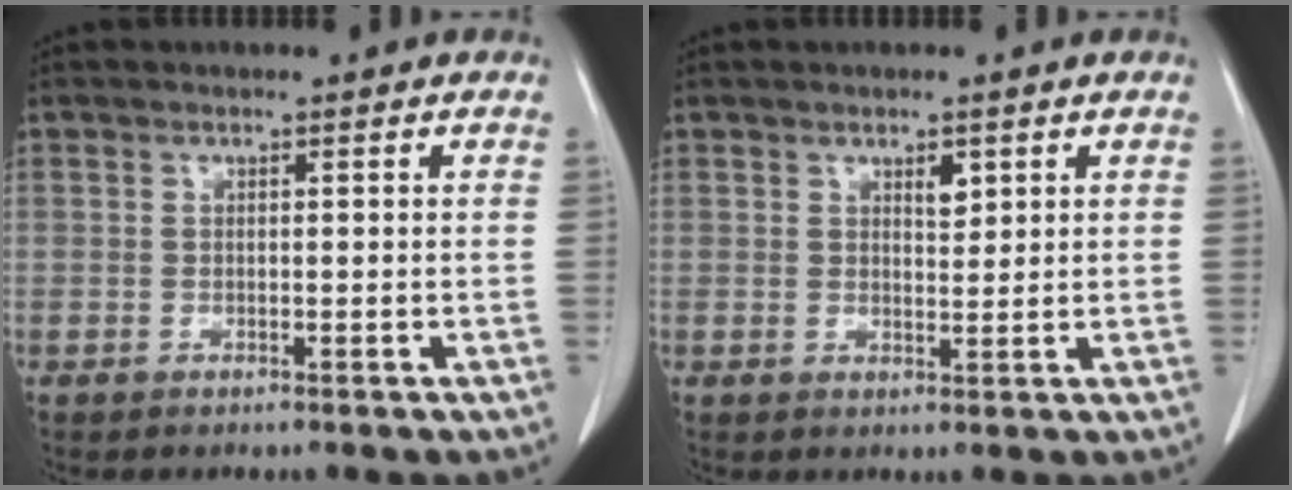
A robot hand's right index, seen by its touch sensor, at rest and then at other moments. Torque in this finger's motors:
{"motor_torque": [0.01, 0.01, 0.01, 0.01]}